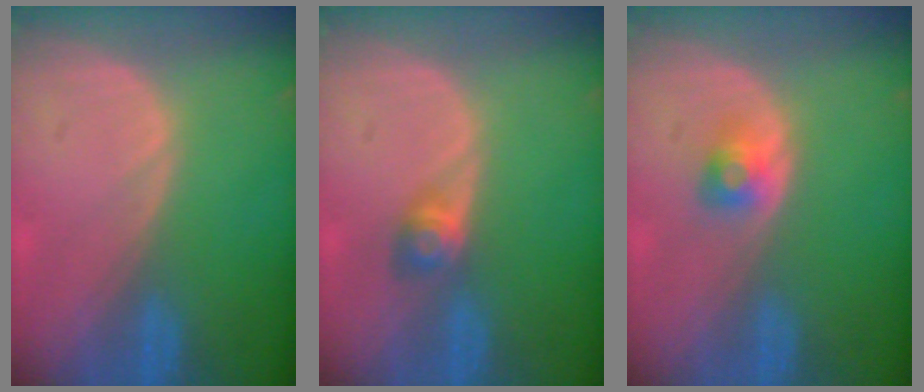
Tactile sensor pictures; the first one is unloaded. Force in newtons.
{"total": 2.8, "press": 2.6, "slide": 1.2}
{"total": 2.6, "press": 2.4, "slide": 1.0}